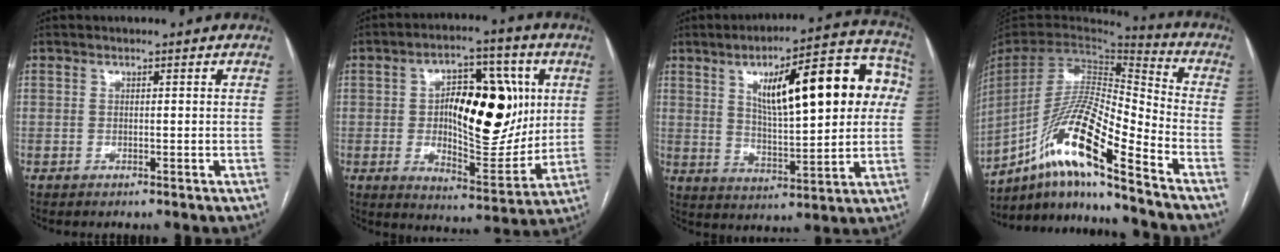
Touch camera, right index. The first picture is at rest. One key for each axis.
{"total": 18.0, "fx": 2.4, "fy": 7.5, "fz": 16.2, "tx": -0.242, "ty": 0.015, "tz": 0.045}
{"total": 20.0, "fx": 5.0, "fy": 5.1, "fz": 18.7, "tx": -0.258, "ty": 0.036, "tz": 0.075}
{"total": 17.9, "fx": -11.7, "fy": 0.3, "fz": 13.5, "tx": -0.281, "ty": -0.005, "tz": -0.219}